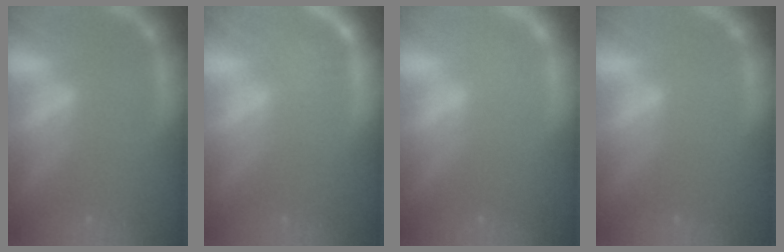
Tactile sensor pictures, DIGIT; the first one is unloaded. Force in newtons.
{"total": 2.5}
{"total": 1.0}
{"total": 0.0}